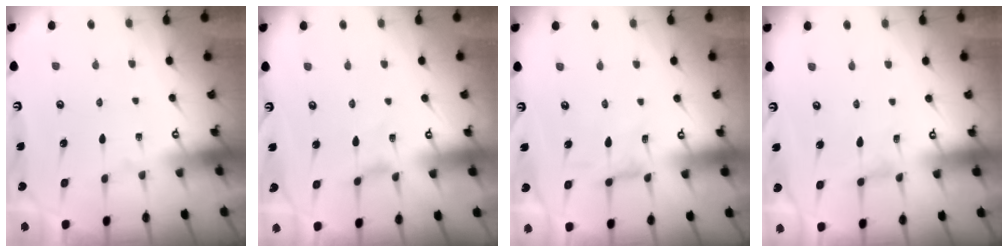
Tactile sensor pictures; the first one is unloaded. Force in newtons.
{"total": 0.0}
{"total": 1.4, "press": 1.4, "slide": 0.4}
{"total": 1.1, "press": 1.1, "slide": 0.2}